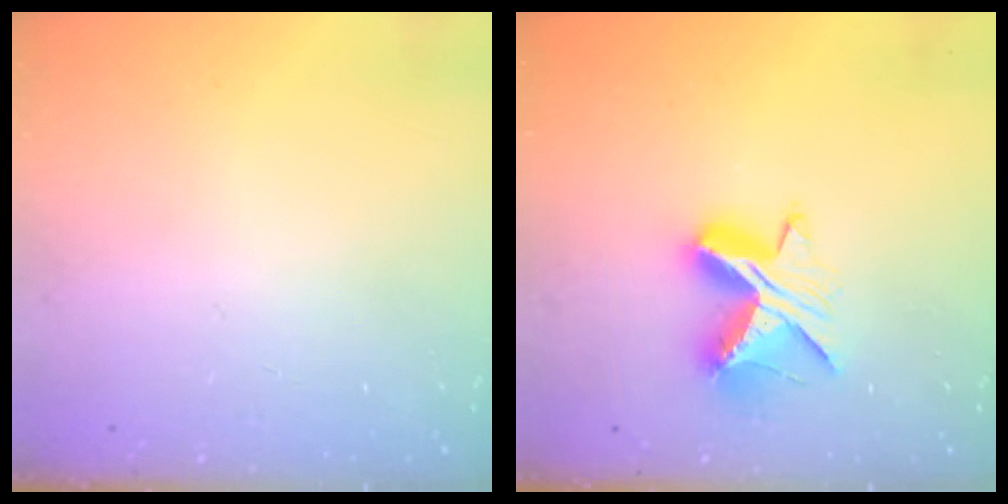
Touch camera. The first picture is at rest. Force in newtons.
{"total": 11.3, "press": 11.3, "slide": 0.4}